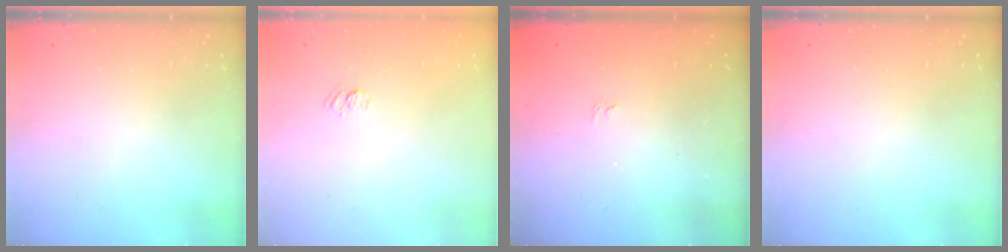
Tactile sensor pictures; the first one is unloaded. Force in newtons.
{"total": 3.1, "press": 2.8, "slide": 1.3}
{"total": 1.5, "press": 1.1, "slide": 1.0}
{"total": 0.0}